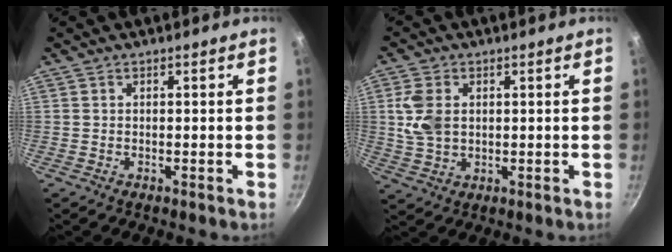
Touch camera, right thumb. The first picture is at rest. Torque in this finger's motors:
{"motor_torque": [0.36, 1.92, 0.82, 0.75, 0.21]}